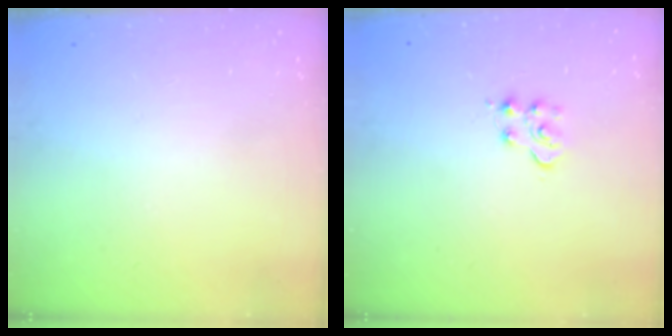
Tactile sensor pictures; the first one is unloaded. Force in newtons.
{"total": 5.1, "press": 5.1, "slide": 0.6}